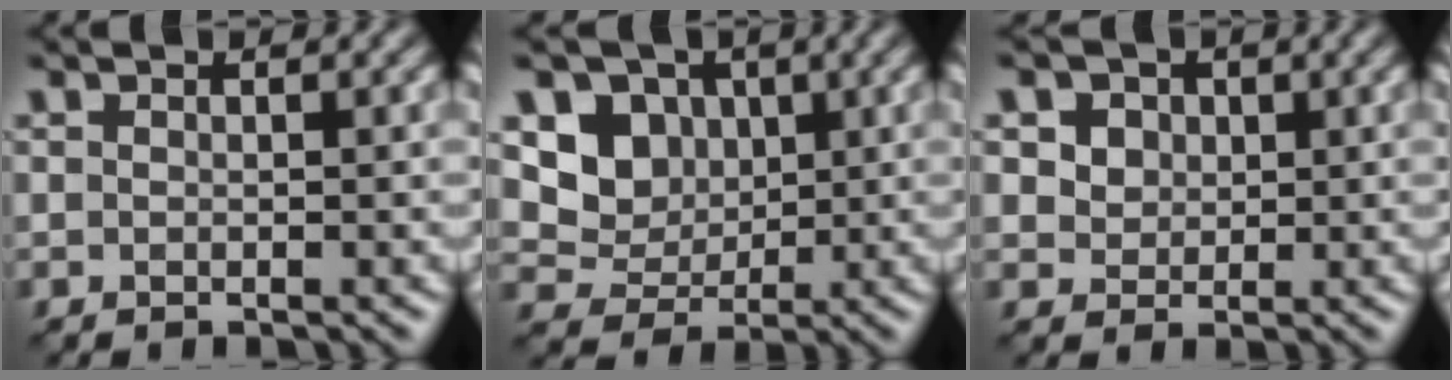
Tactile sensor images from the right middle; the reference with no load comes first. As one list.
[{"total": 4.8, "force": [1.5, 4.1, 2.0], "torque": [-0.047, -0.017, 0.022]}, {"total": 5.0, "force": [2.4, 3.7, 2.4], "torque": [-0.055, 0.003, 0.031]}]